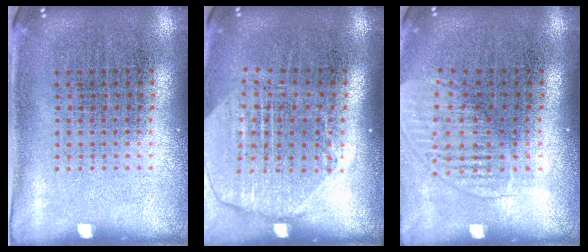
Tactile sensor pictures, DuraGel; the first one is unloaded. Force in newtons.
{"total": 1.9, "press": 1.7, "slide": 0.9}
{"total": 1.3, "press": 1.1, "slide": 0.7}